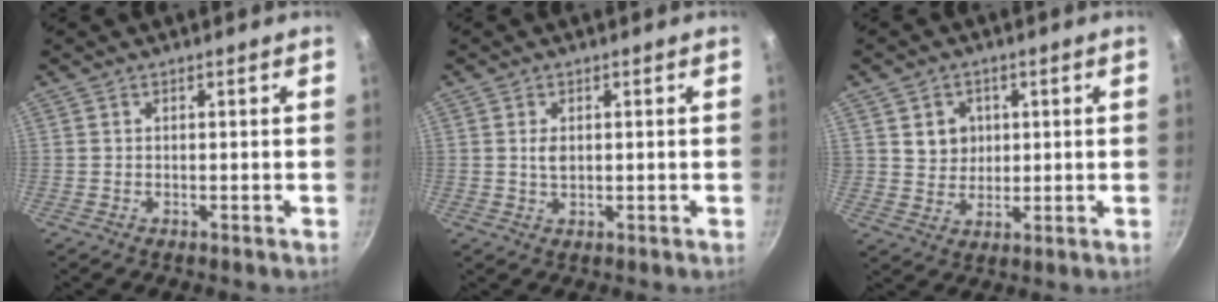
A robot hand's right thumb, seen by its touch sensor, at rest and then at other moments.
{"total": 2.2, "force": [0.3, 1.3, 1.7], "torque": [-0.026, -0.002, 0.005]}
{"total": 5.6, "force": [1.5, 5.0, 2.0], "torque": [-0.005, -0.004, 0.029]}